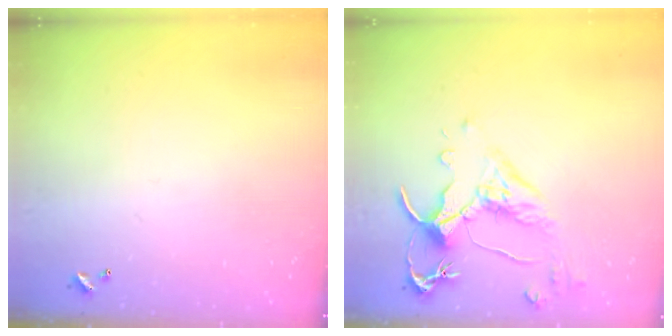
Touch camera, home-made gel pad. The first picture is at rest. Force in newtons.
{"total": 2.4, "press": 2.0, "slide": 1.4}